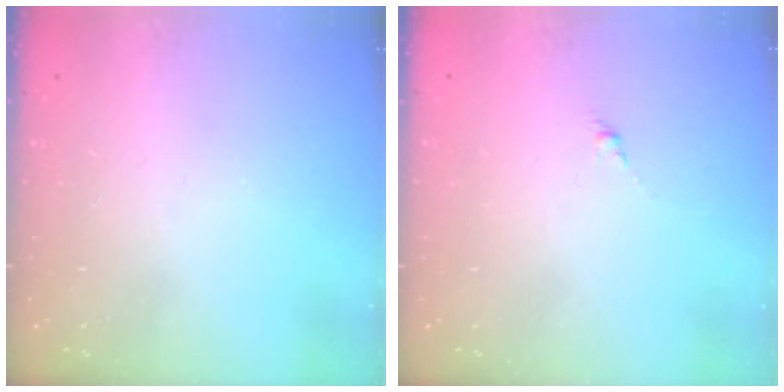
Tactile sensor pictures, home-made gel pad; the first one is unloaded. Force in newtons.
{"total": 0.0}